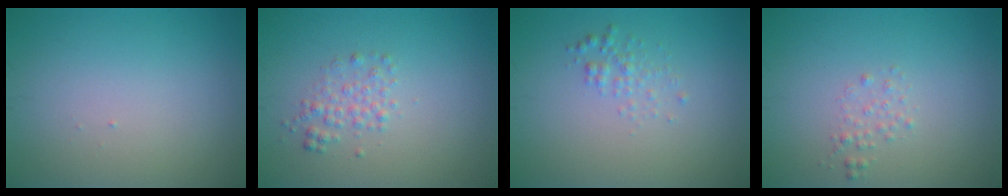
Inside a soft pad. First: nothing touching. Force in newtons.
{"total": 1.8, "press": 1.8, "slide": 0.0}
{"total": 1.3, "press": 1.3, "slide": 0.0}
{"total": 1.0, "press": 1.0, "slide": 0.0}